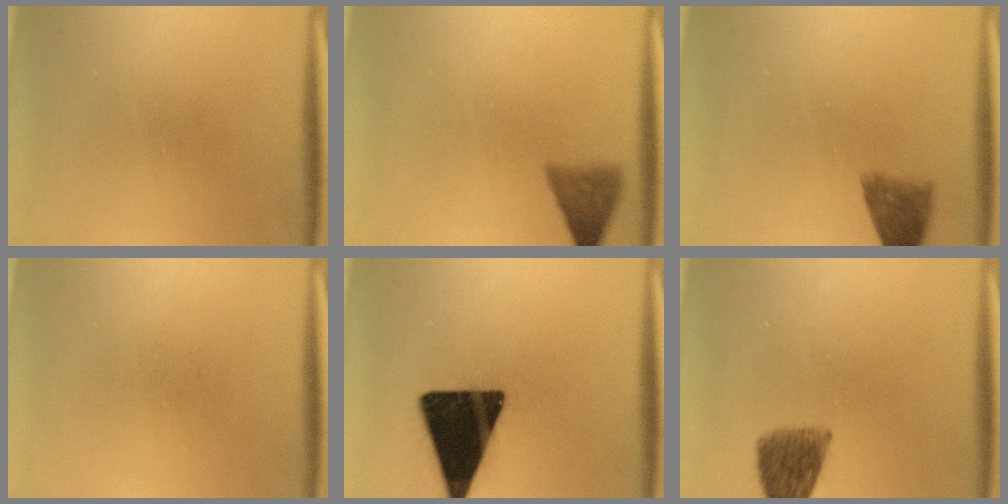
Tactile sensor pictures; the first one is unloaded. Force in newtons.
{"total": 3.5}
{"total": 4.0}
{"total": 0.0}
{"total": 19.6}
{"total": 6.7}